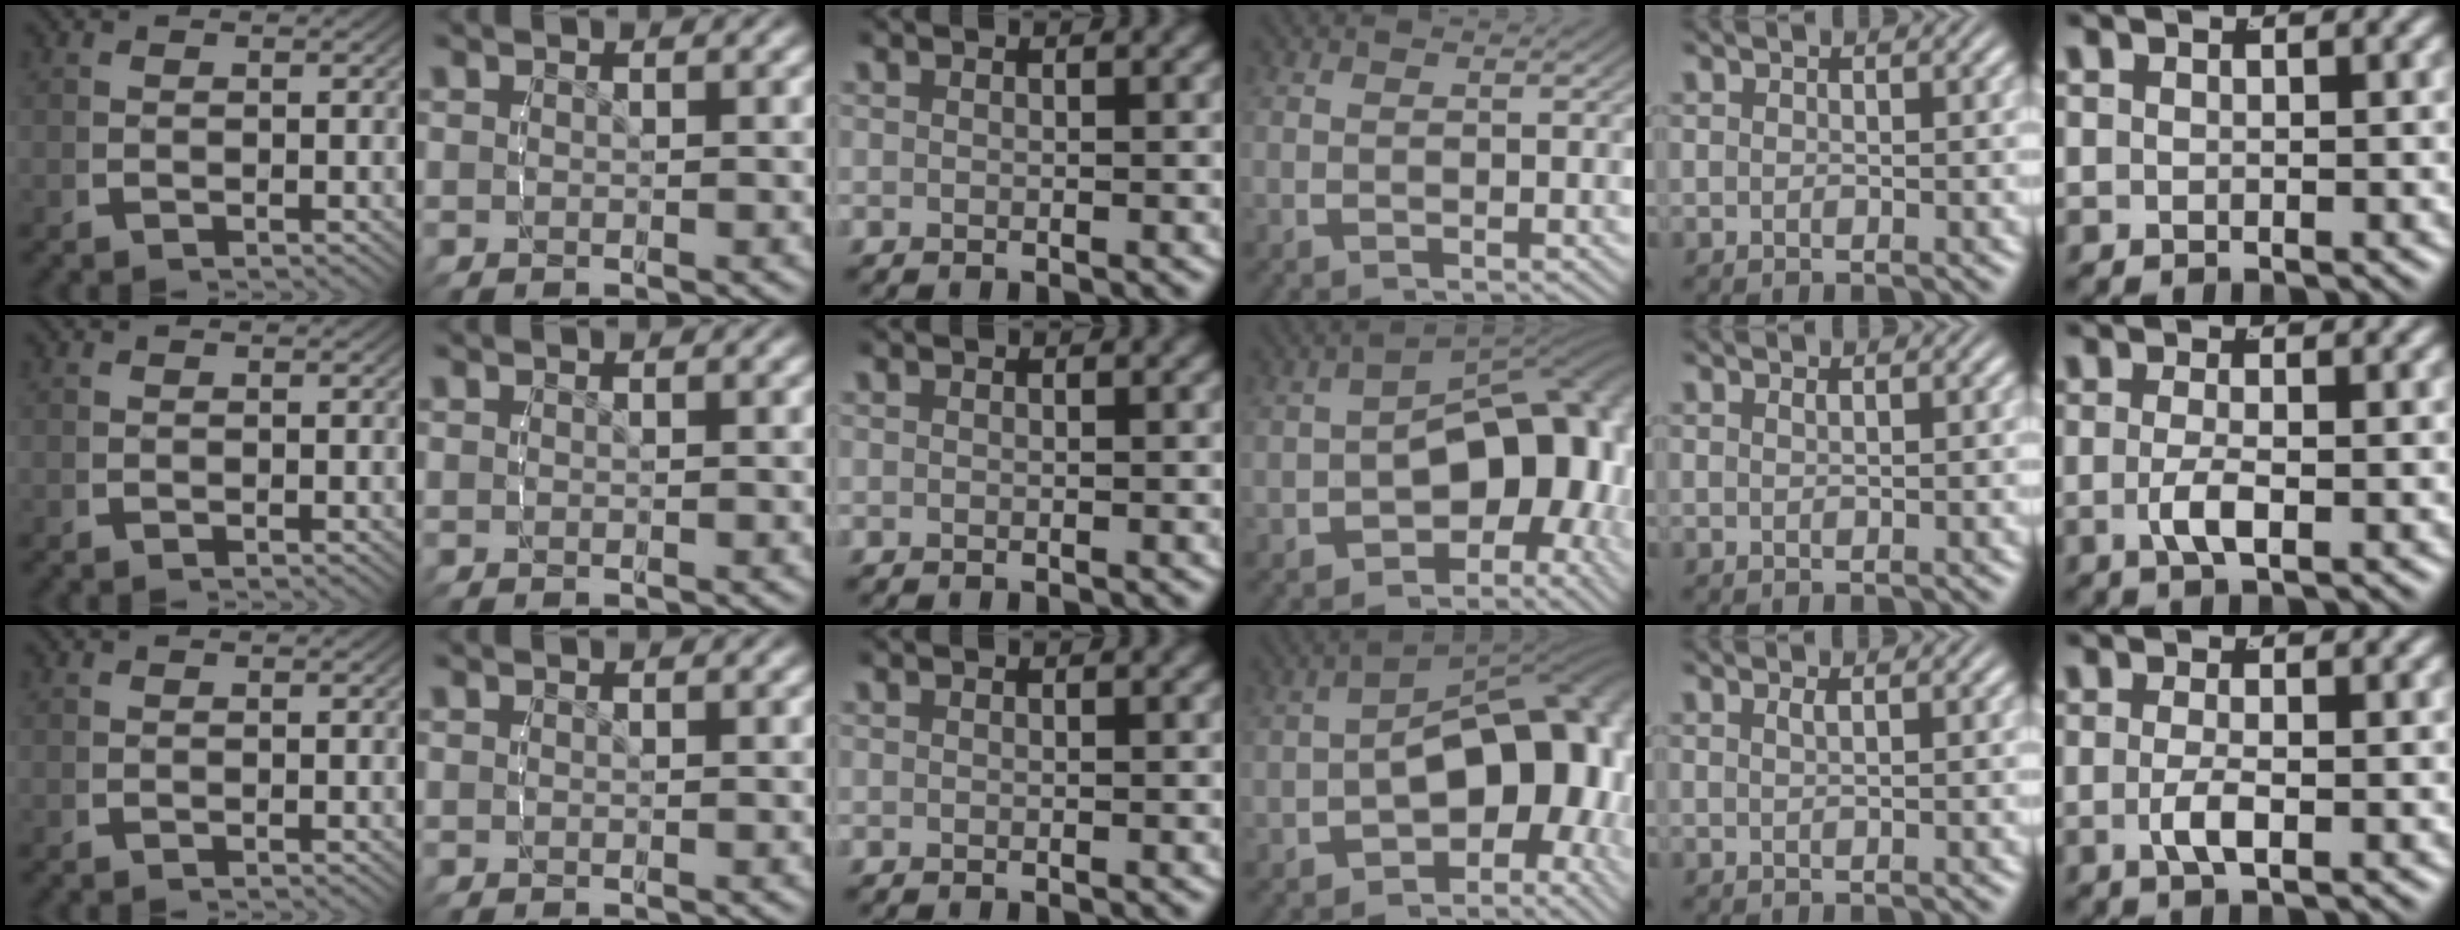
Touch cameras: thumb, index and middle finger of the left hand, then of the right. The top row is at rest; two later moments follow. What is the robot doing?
{"motion": "lift_and_place", "object": "glue stick"}